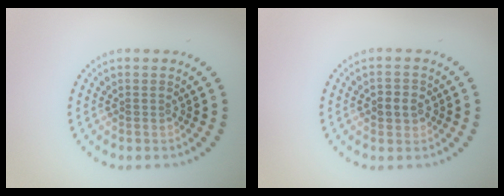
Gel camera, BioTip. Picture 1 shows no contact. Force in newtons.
{"total": 2.1, "press": 2.0, "slide": 0.4}